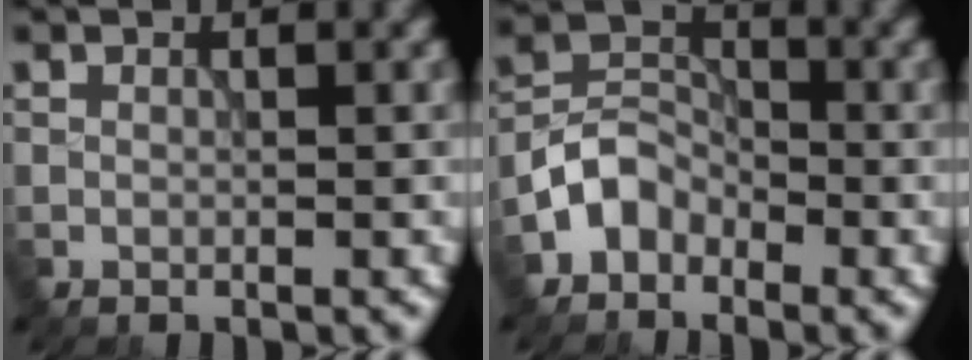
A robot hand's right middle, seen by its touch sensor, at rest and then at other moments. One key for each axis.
{"total": 3.2, "fx": -2.1, "fy": 2.3, "fz": 1.0, "tx": -0.014, "ty": 0.012, "tz": -0.049}